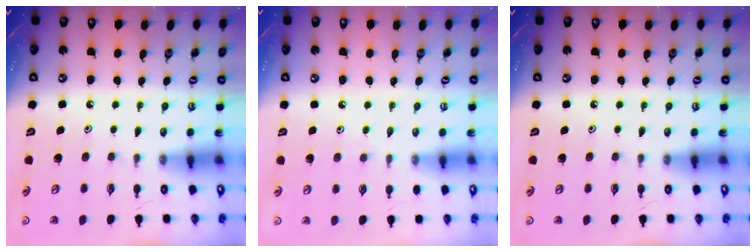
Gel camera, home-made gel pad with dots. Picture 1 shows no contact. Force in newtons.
{"total": 3.4, "press": 3.3, "slide": 0.6}
{"total": 0.0}